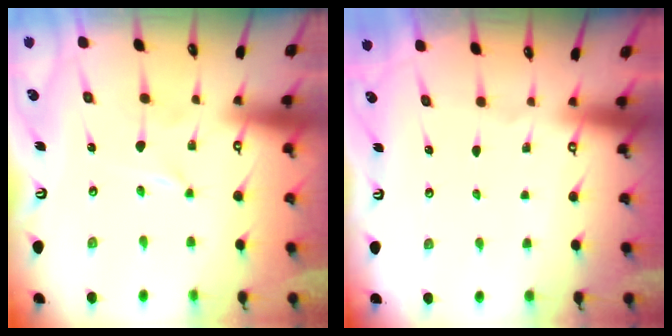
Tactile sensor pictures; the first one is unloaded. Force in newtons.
{"total": 0.0}